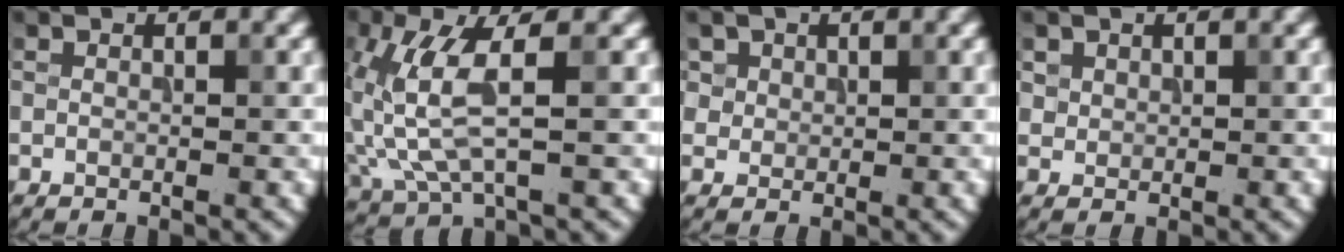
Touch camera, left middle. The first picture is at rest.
{"total": 5.6, "force": [0.4, 1.9, 5.2], "torque": [-0.136, -0.003, 0.013]}
{"total": 4.5, "force": [2.2, 3.5, 1.7], "torque": [-0.047, 0.008, 0.040]}
{"total": 1.5, "force": [0.8, 1.2, 0.4], "torque": [-0.018, -0.007, 0.036]}